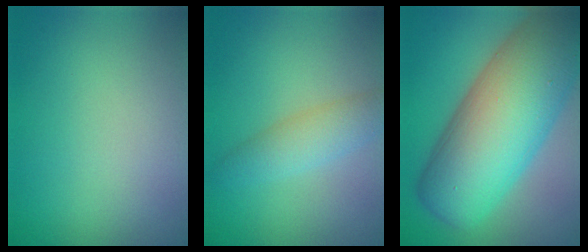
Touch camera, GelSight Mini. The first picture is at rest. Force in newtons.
{"total": 2.9, "press": 2.9, "slide": 0.0}
{"total": 15.2, "press": 15.1, "slide": 0.6}